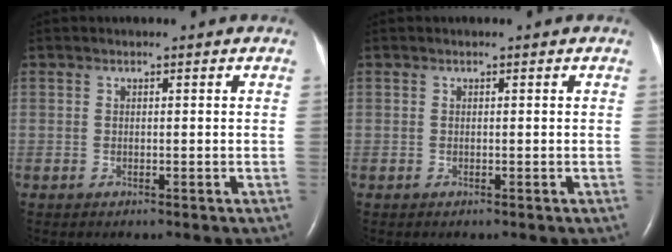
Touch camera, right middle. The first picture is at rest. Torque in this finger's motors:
{"motor_torque": [0.00, 0.00, 0.00, 0.00]}